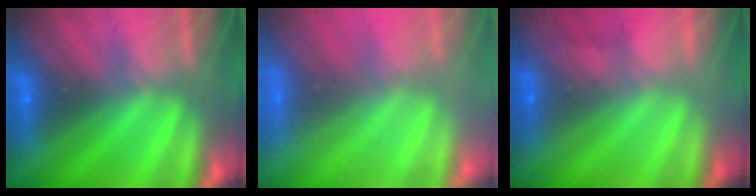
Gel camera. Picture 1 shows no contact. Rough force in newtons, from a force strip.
{"total": 8.2}
{"total": 1.7}